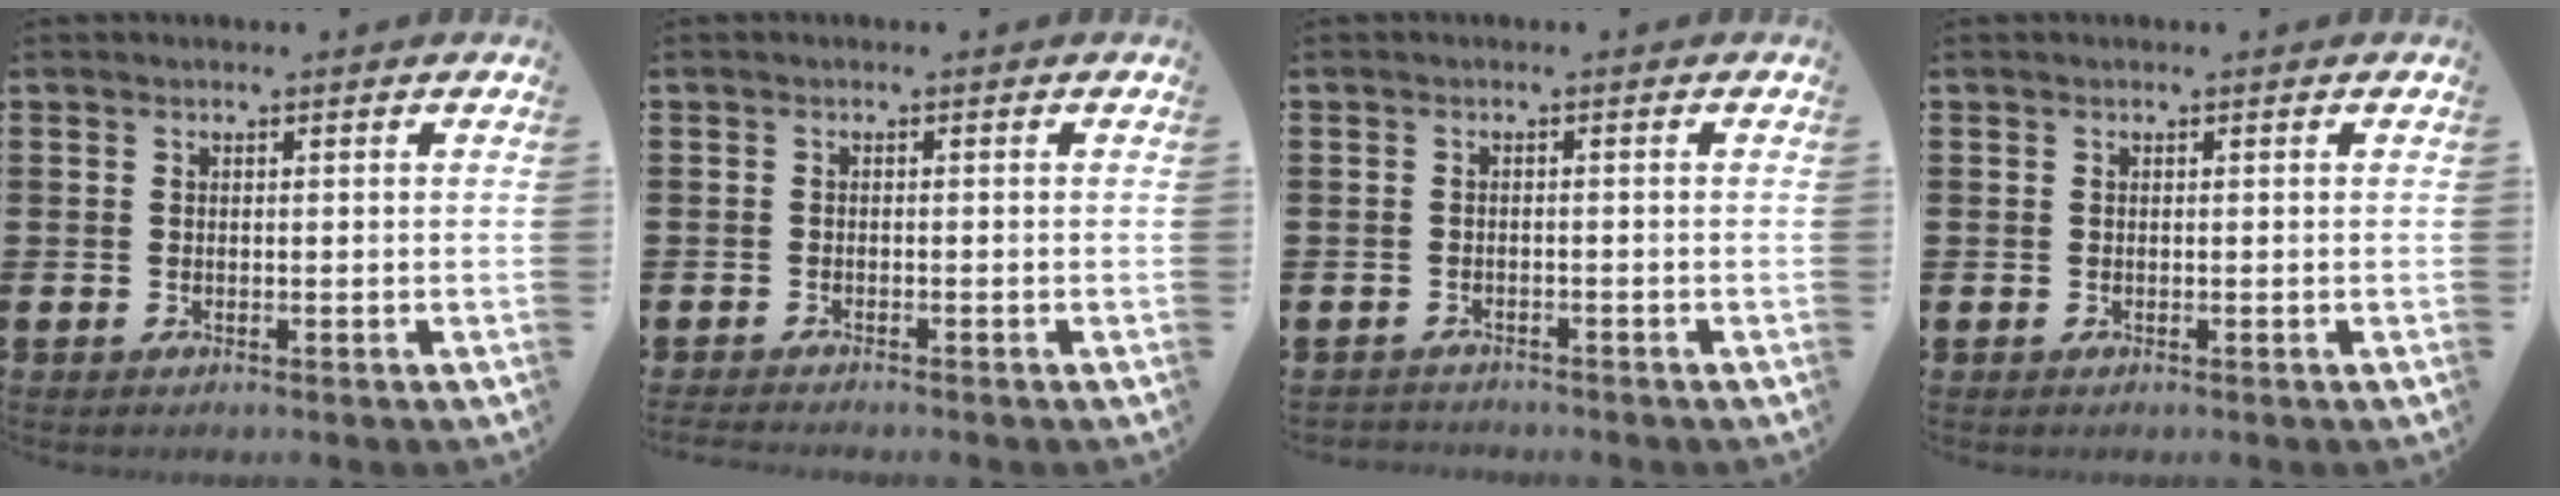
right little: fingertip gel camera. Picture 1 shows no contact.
{"total": 0.8, "force": [-0.8, 0.0, 0.2], "torque": [-0.004, -0.002, -0.015]}
{"total": 1.0, "force": [-1.0, 0.1, -0.1], "torque": [-0.002, 0.002, -0.022]}
{"total": 0.0}